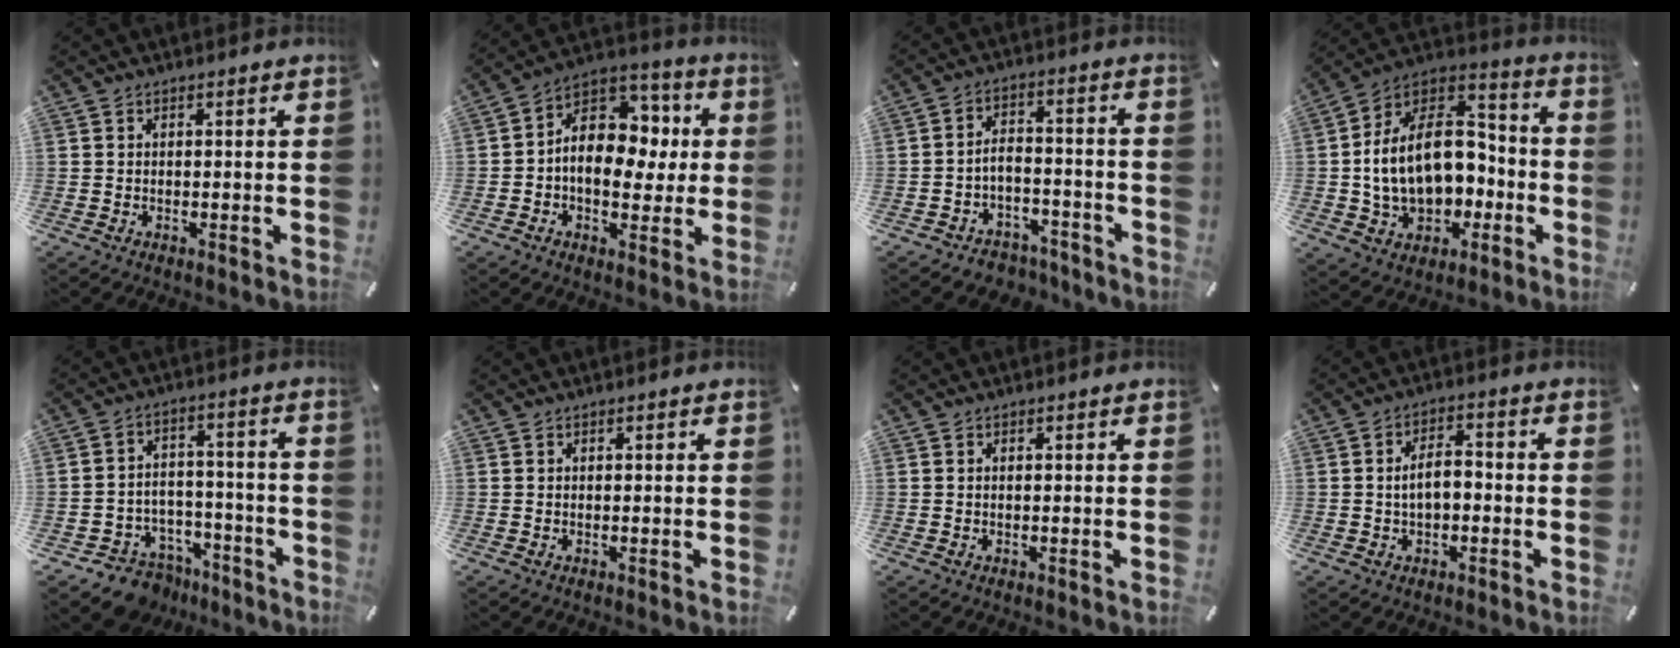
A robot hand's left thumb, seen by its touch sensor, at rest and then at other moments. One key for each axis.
{"total": 12.1, "fx": 0.1, "fy": 10.0, "fz": 6.9, "tx": -0.110, "ty": -0.012, "tz": 0.005}
{"total": 5.1, "fx": -3.0, "fy": 3.7, "fz": 1.7, "tx": -0.026, "ty": 0.015, "tz": -0.055}
{"total": 19.8, "fx": -1.9, "fy": 14.7, "fz": 13.1, "tx": -0.222, "ty": 0.000, "tz": -0.024}
{"total": 7.6, "fx": -5.5, "fy": 5.2, "fz": 0.8, "tx": -0.002, "ty": 0.036, "tz": -0.095}
{"total": 0.0}
{"total": 0.0}
{"total": 5.5, "fx": -0.7, "fy": 3.1, "fz": 4.5, "tx": -0.080, "ty": 0.015, "tz": -0.013}